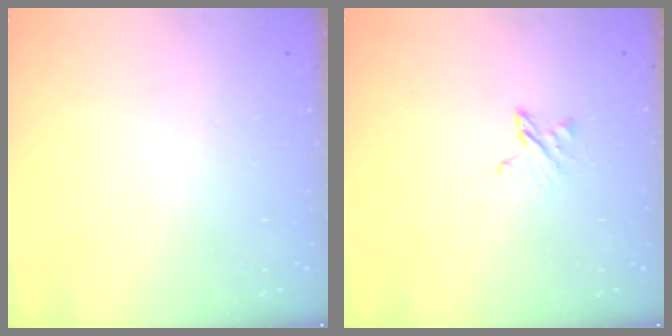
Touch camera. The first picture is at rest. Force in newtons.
{"total": 3.3, "press": 3.3, "slide": 0.4}